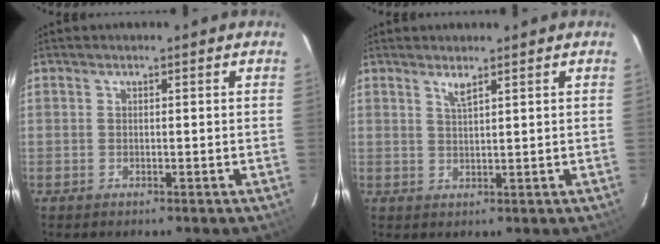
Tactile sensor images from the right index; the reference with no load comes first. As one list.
[{"total": 1.8, "force": [1.4, 0.1, 1.2], "torque": [-0.025, -0.001, 0.025]}]